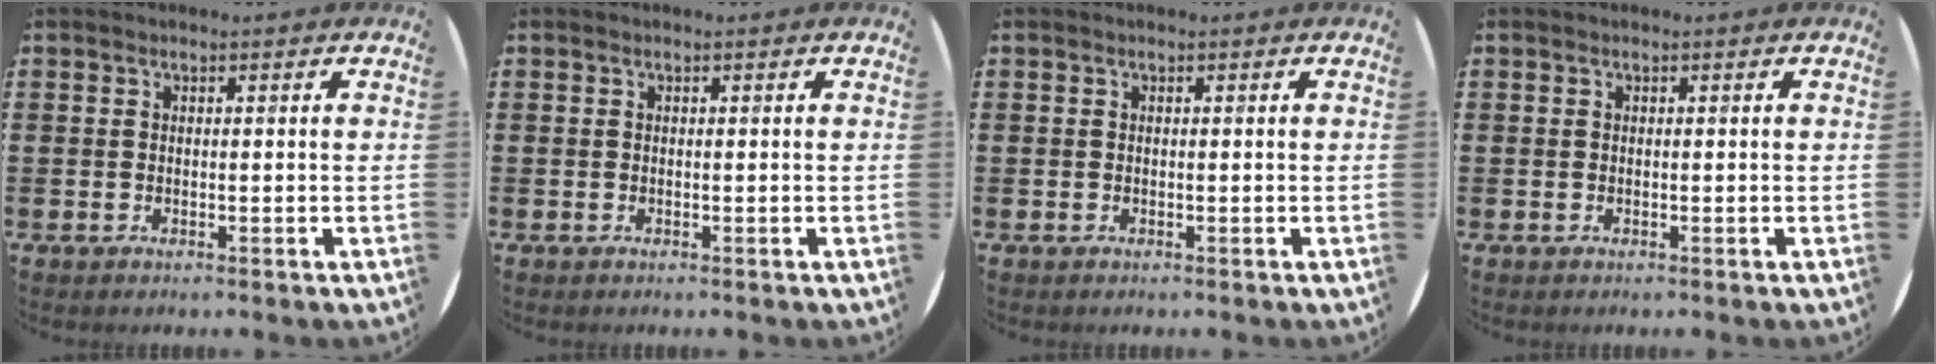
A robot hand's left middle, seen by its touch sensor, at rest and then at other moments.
{"total": 0.0}
{"total": 0.0}
{"total": 0.0}